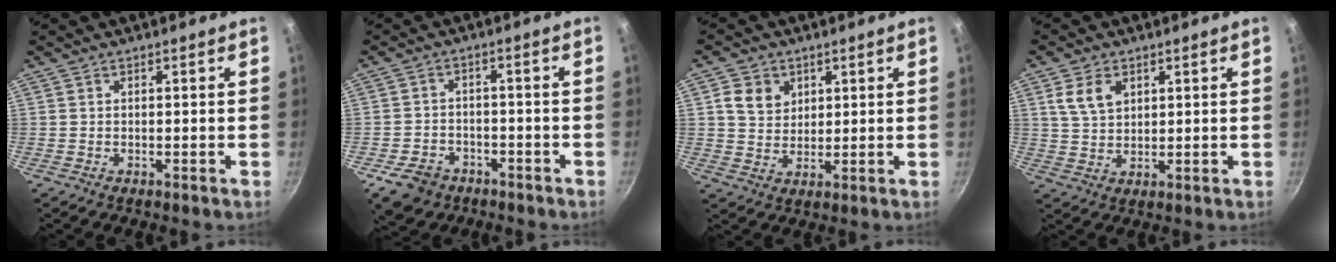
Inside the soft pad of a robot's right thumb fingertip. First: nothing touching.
{"total": 7.6, "force": [-4.4, 5.5, 3.1], "torque": [-0.045, 0.036, -0.063]}
{"total": 6.4, "force": [2.3, 5.2, 2.8], "torque": [-0.026, -0.002, 0.041]}
{"total": 6.1, "force": [2.4, 4.1, 3.8], "torque": [-0.060, -0.006, 0.049]}